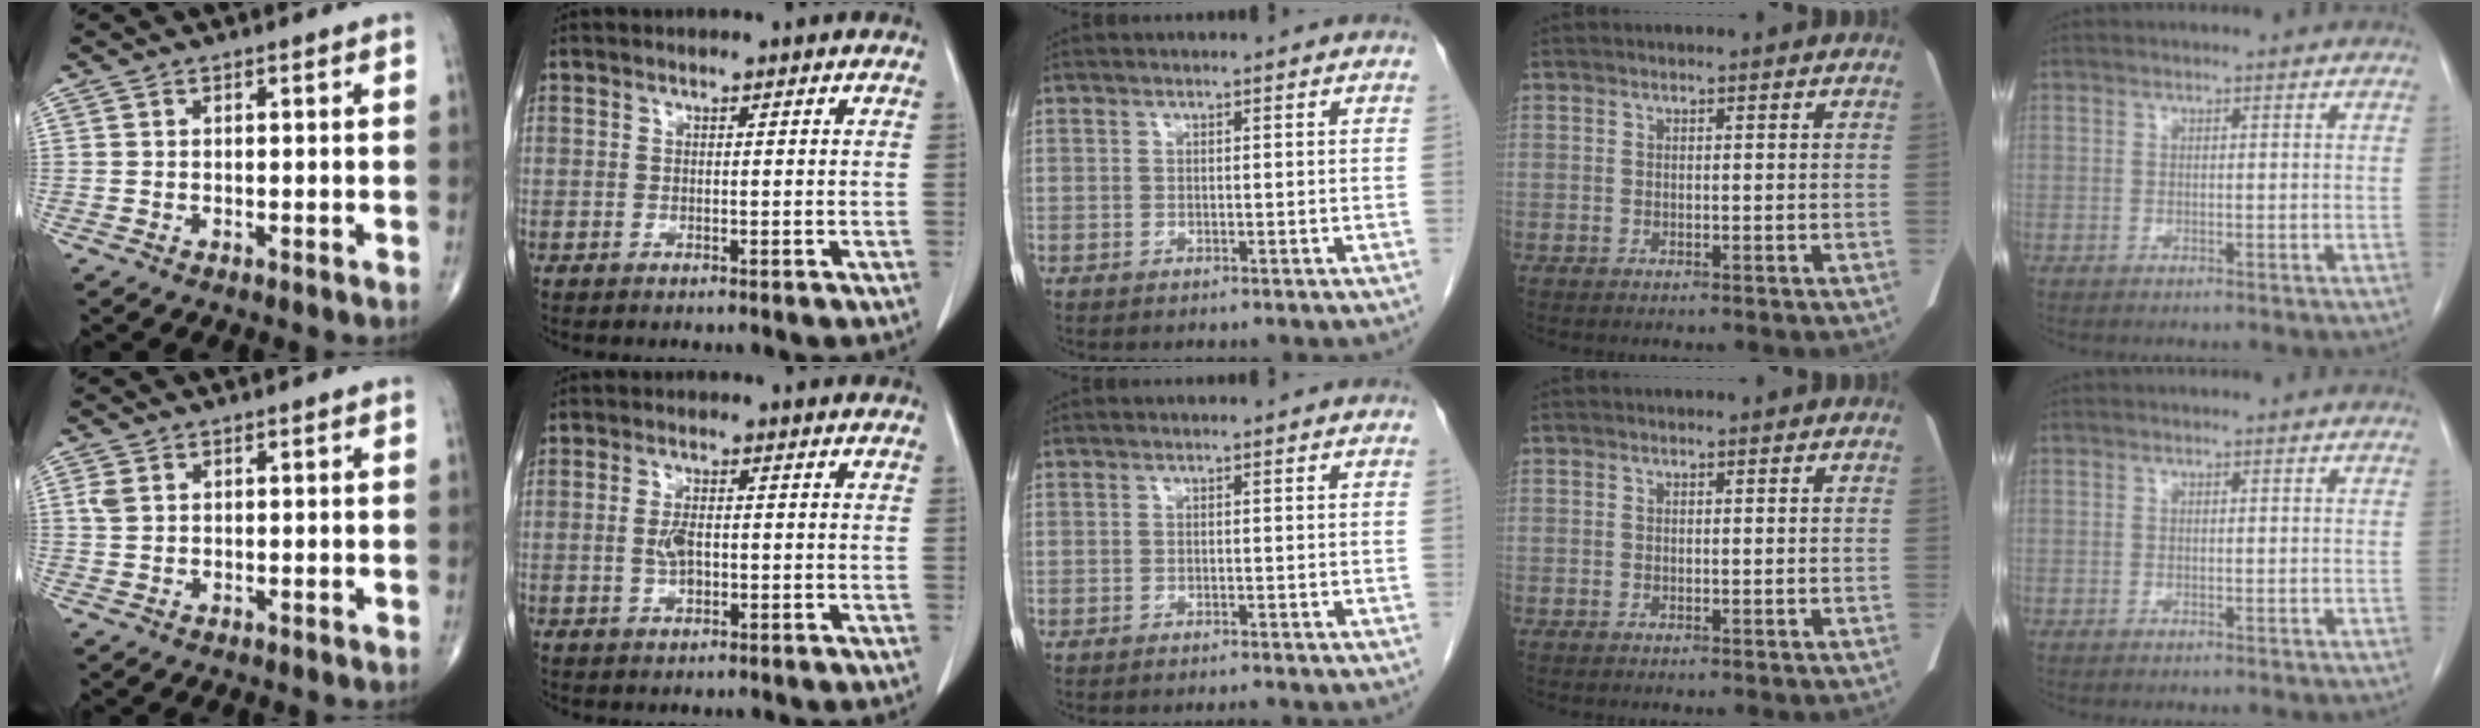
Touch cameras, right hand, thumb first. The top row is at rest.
{"thumb": {"total": 1.9, "force": [0.7, 1.3, 1.2], "torque": [-0.032, 0.005, 0.019]}, "index": {"total": 3.2, "force": [-0.4, 1.3, 2.8], "torque": [-0.058, 0.001, -0.007]}, "middle": {"total": 0.6, "force": [-0.5, -0.2, 0.1], "torque": [-0.004, 0.000, -0.010]}}